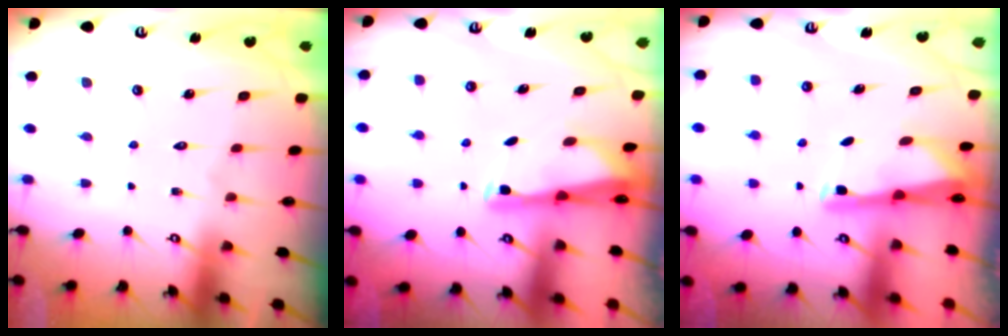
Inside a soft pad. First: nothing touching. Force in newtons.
{"total": 2.8, "press": 2.8, "slide": 0.5}
{"total": 2.5, "press": 2.5, "slide": 0.3}